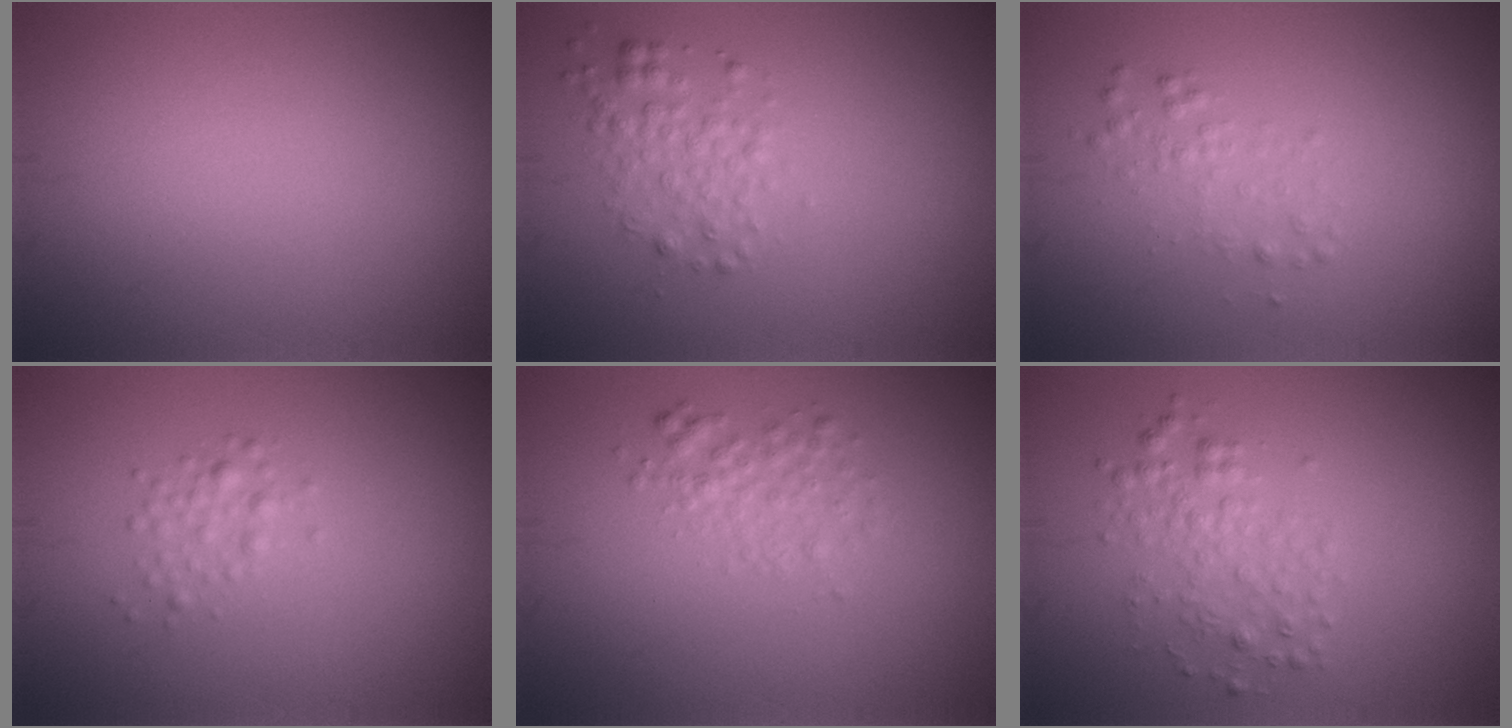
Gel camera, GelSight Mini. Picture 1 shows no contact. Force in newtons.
{"total": 2.2, "press": 2.2, "slide": 0.1}
{"total": 1.3, "press": 1.3, "slide": 0.0}
{"total": 1.3, "press": 1.3, "slide": 0.1}
{"total": 2.0, "press": 2.0, "slide": 0.1}
{"total": 2.4, "press": 2.4, "slide": 0.1}